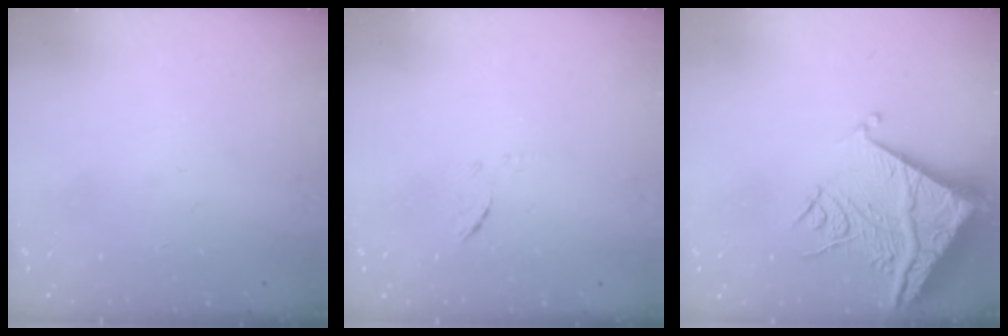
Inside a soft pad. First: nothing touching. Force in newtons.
{"total": 6.1, "press": 6.1, "slide": 0.3}
{"total": 16.7, "press": 16.6, "slide": 1.8}